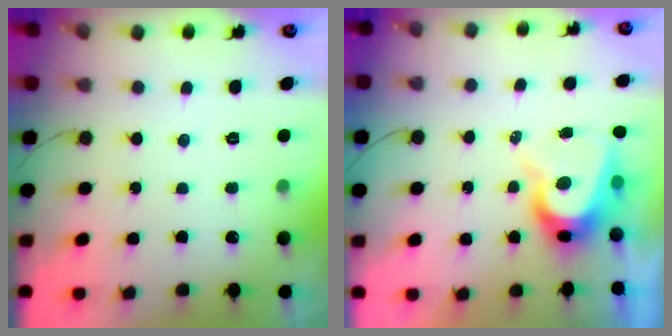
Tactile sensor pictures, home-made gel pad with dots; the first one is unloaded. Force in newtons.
{"total": 8.8, "press": 8.8, "slide": 0.9}